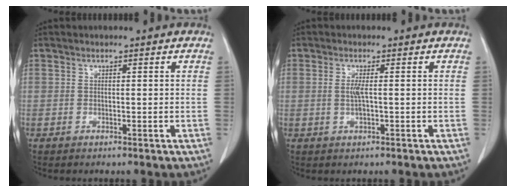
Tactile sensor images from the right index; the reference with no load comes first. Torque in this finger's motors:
{"motor_torque": [-0.08, 0.17, -0.05, 0.02]}